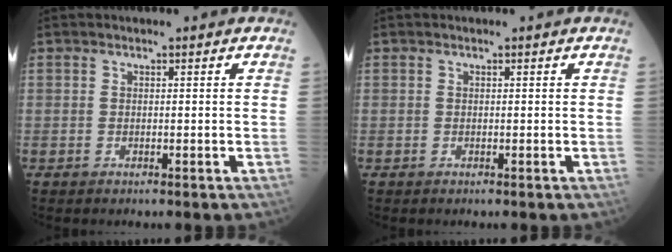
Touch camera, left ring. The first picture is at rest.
{"total": 0.0}